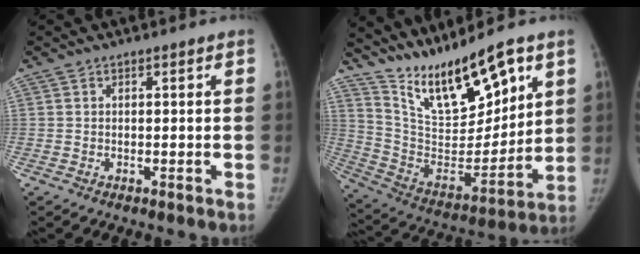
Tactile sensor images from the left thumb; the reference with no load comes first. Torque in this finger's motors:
{"motor_torque": [0.10, 0.08, 1.39, -1.25, 0.06]}